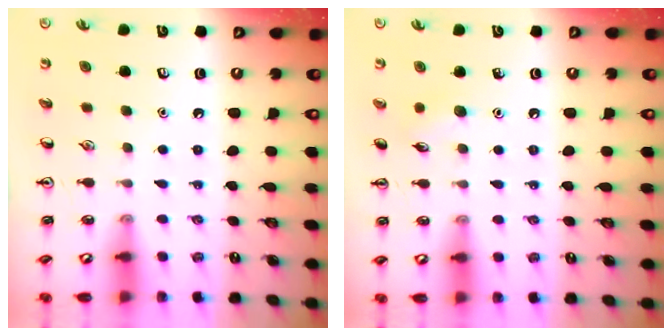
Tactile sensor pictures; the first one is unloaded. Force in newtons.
{"total": 5.4, "press": 5.1, "slide": 1.7}